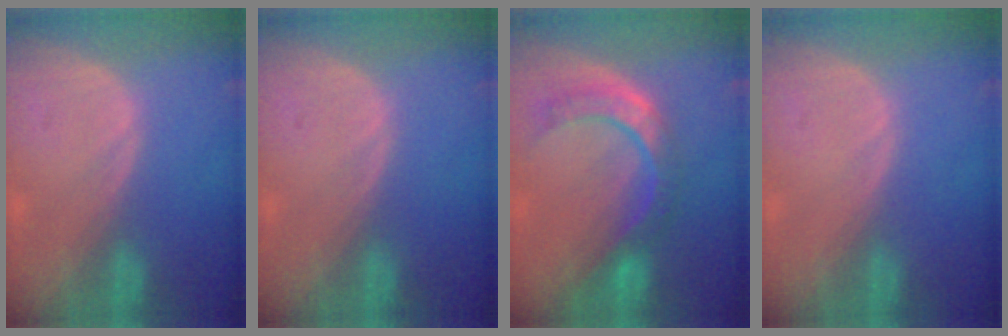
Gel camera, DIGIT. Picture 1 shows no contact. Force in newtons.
{"total": 0.0}
{"total": 8.7, "press": 7.3, "slide": 4.7}
{"total": 0.0}